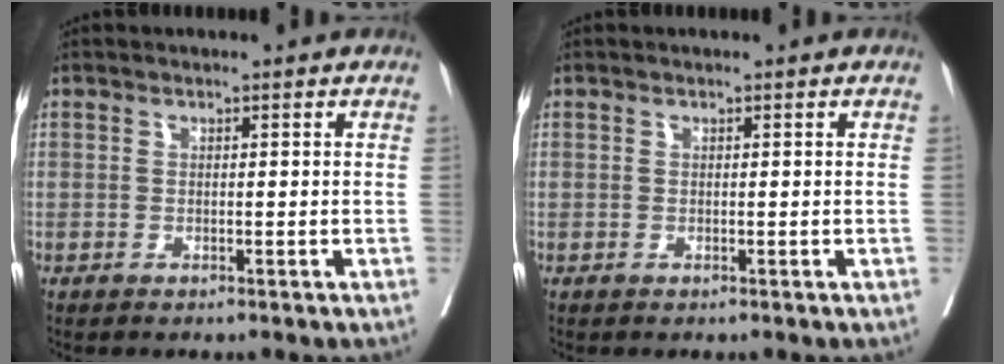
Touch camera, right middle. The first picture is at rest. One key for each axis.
{"total": 0.0}